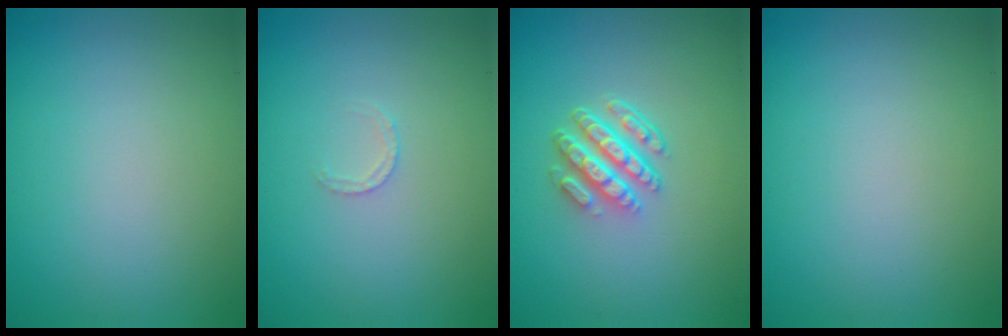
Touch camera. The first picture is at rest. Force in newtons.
{"total": 0.9, "press": 0.9, "slide": 0.2}
{"total": 4.7, "press": 3.4, "slide": 3.2}
{"total": 0.0}